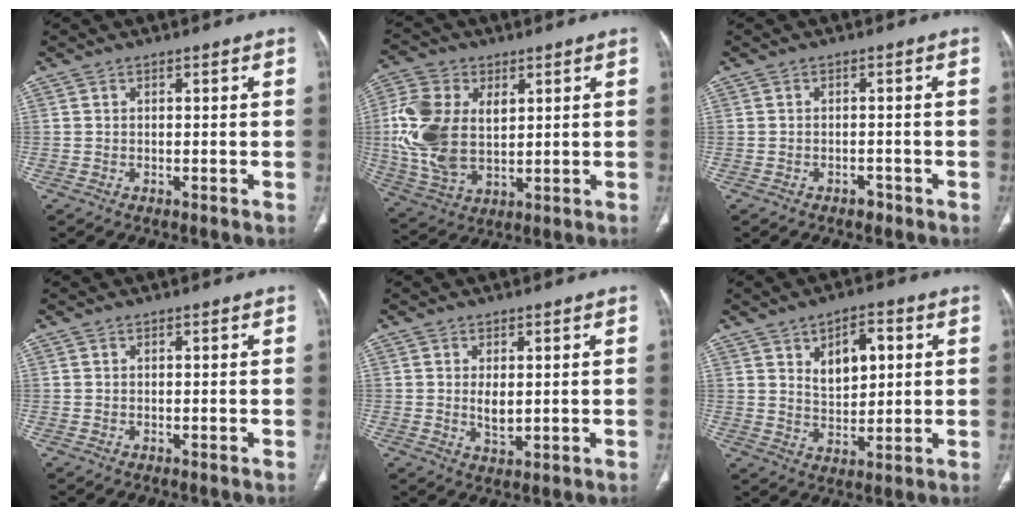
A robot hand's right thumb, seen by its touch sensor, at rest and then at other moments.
{"total": 15.3, "force": [2.7, 10.0, 11.3], "torque": [-0.231, -0.004, 0.055]}
{"total": 1.6, "force": [-1.2, 0.9, 0.6], "torque": [-0.007, 0.006, -0.016]}
{"total": 0.0}
{"total": 3.4, "force": [0.4, 1.7, 3.0], "torque": [-0.047, -0.011, 0.012]}
{"total": 8.8, "force": [3.0, 5.0, 6.6], "torque": [-0.072, -0.011, 0.051]}